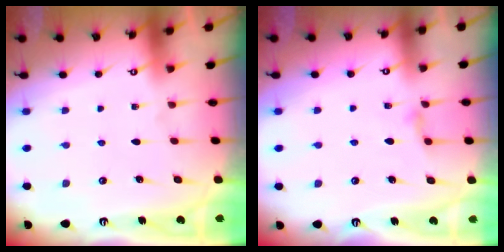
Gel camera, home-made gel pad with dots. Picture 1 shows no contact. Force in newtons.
{"total": 2.3, "press": 2.3, "slide": 0.4}